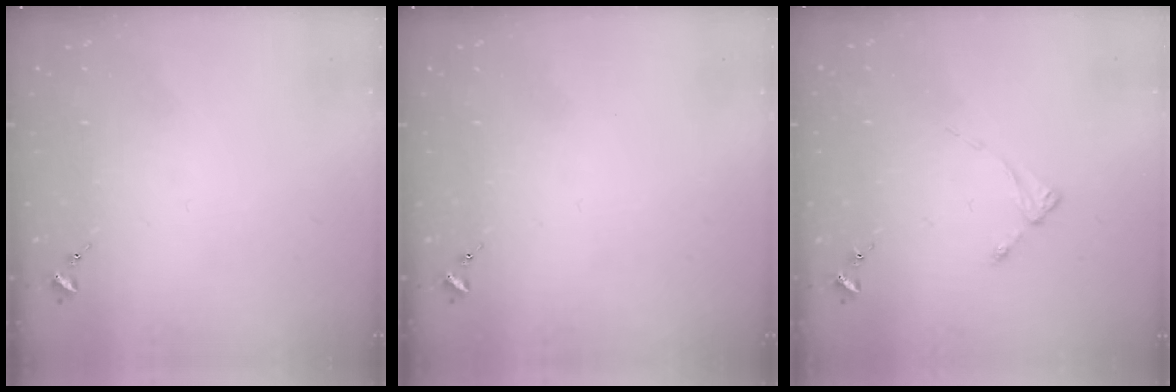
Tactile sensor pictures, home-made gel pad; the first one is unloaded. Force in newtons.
{"total": 0.0}
{"total": 2.5, "press": 2.5, "slide": 0.3}